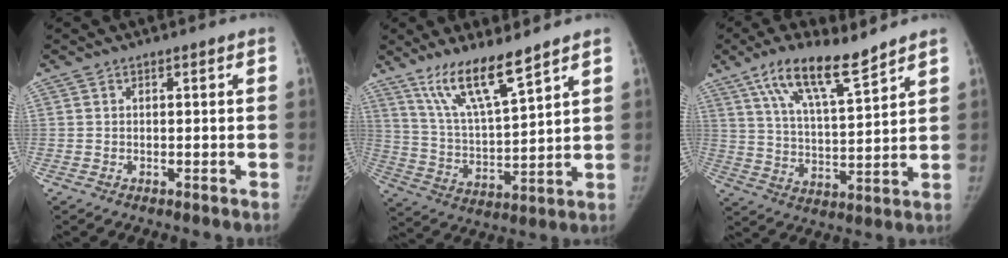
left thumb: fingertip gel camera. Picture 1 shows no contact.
{"total": 12.6, "force": [9.2, 2.1, 8.4], "torque": [-0.146, -0.056, 0.184]}
{"total": 13.0, "force": [9.0, 3.0, 9.0], "torque": [-0.148, -0.045, 0.170]}